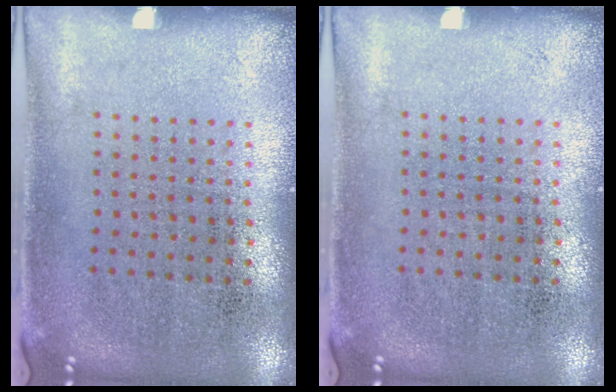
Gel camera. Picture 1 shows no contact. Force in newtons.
{"total": 0.0}